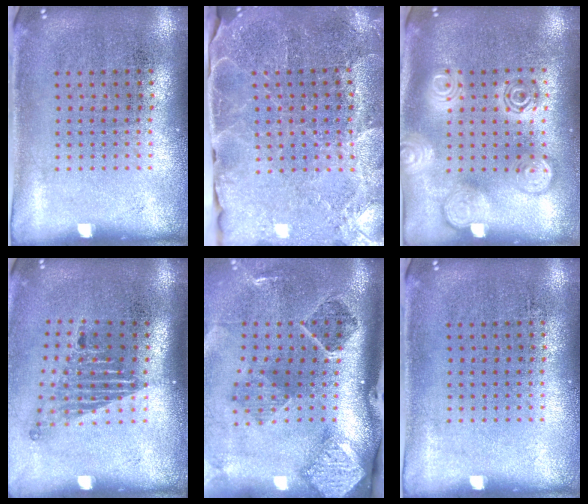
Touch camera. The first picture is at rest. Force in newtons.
{"total": 3.1, "press": 3.1, "slide": 0.3}
{"total": 2.7, "press": 2.7, "slide": 0.3}
{"total": 1.7, "press": 1.1, "slide": 1.2}
{"total": 2.9, "press": 1.8, "slide": 2.2}
{"total": 0.0}